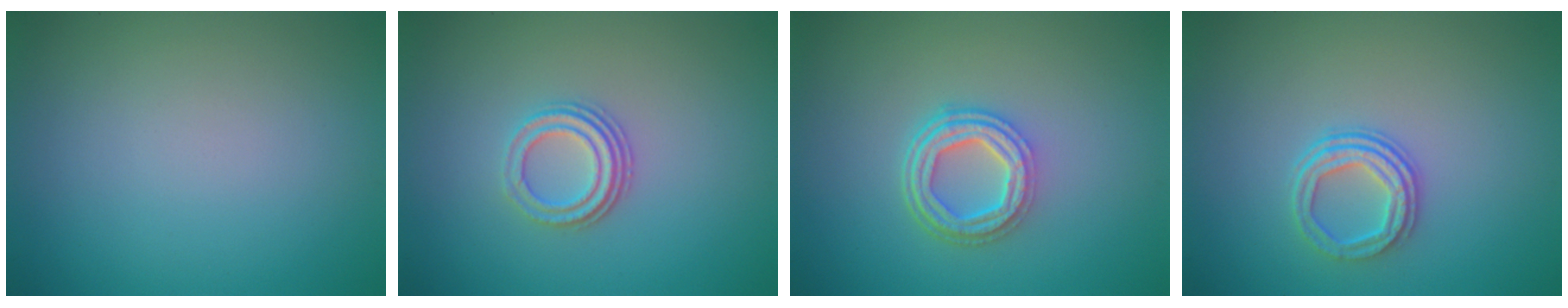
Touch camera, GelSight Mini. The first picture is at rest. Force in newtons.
{"total": 3.0, "press": 2.3, "slide": 1.9}
{"total": 4.3, "press": 3.3, "slide": 2.7}
{"total": 3.0, "press": 2.4, "slide": 1.7}